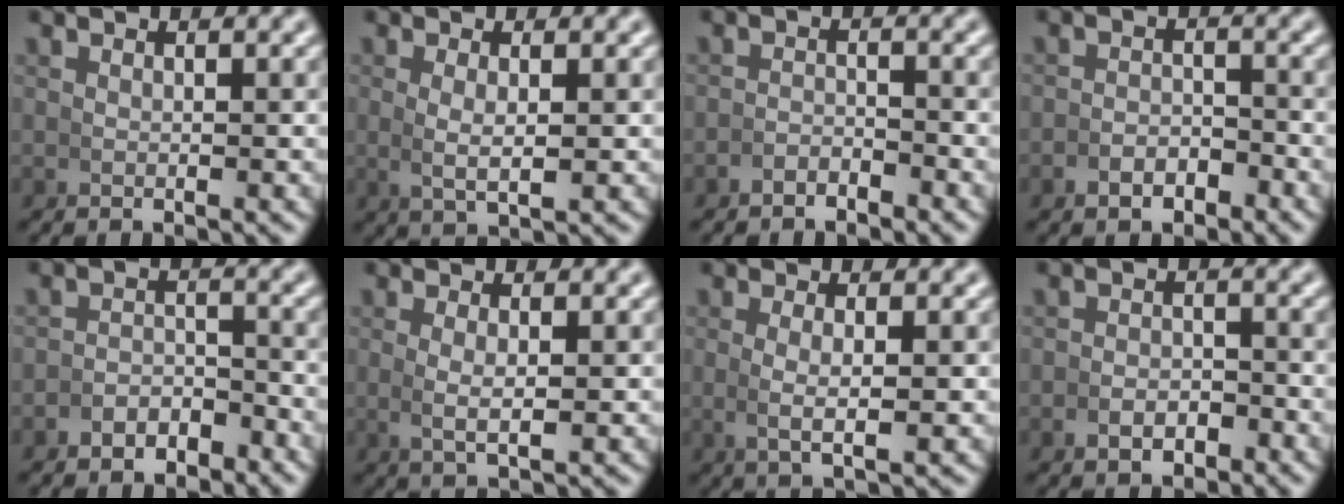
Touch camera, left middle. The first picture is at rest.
{"total": 2.4, "force": [0.4, 0.7, 2.3], "torque": [-0.046, -0.008, 0.016]}
{"total": 2.2, "force": [-2.1, 0.5, 0.2], "torque": [0.001, -0.002, -0.040]}
{"total": 2.6, "force": [-2.2, 1.2, 0.6], "torque": [-0.003, 0.000, -0.041]}
{"total": 3.3, "force": [-2.8, 1.5, 0.6], "torque": [-0.004, 0.002, -0.054]}
{"total": 2.2, "force": [0.3, 0.6, 2.1], "torque": [-0.043, -0.008, 0.014]}
{"total": 2.6, "force": [0.2, 0.5, 2.5], "torque": [-0.051, -0.008, 0.012]}
{"total": 2.2, "force": [-1.6, 1.2, 0.7], "torque": [-0.004, -0.001, -0.030]}